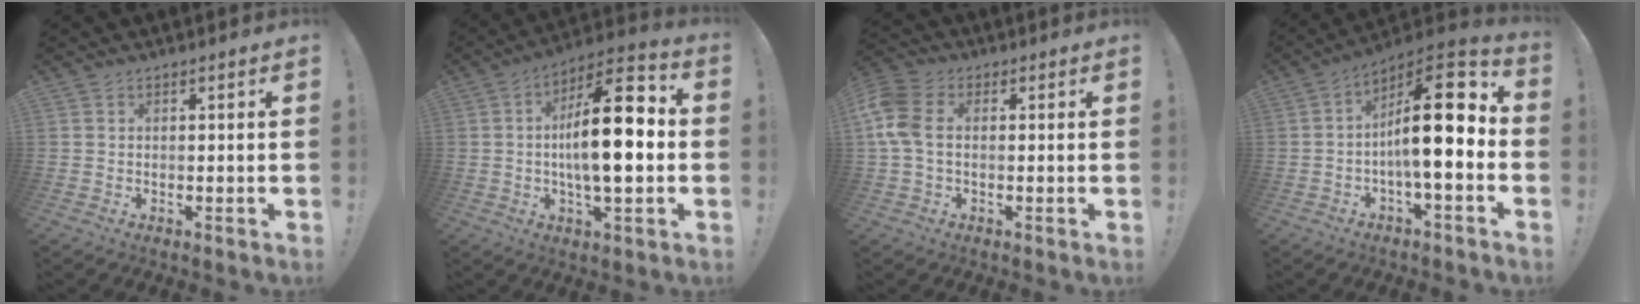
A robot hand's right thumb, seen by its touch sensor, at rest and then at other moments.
{"total": 18.5, "force": [-0.5, 6.5, 17.3], "torque": [-0.281, 0.002, -0.019]}
{"total": 9.9, "force": [0.9, 6.5, 7.3], "torque": [-0.169, 0.003, 0.019]}
{"total": 17.9, "force": [0.5, 5.3, 17.0], "torque": [-0.262, -0.004, 0.004]}